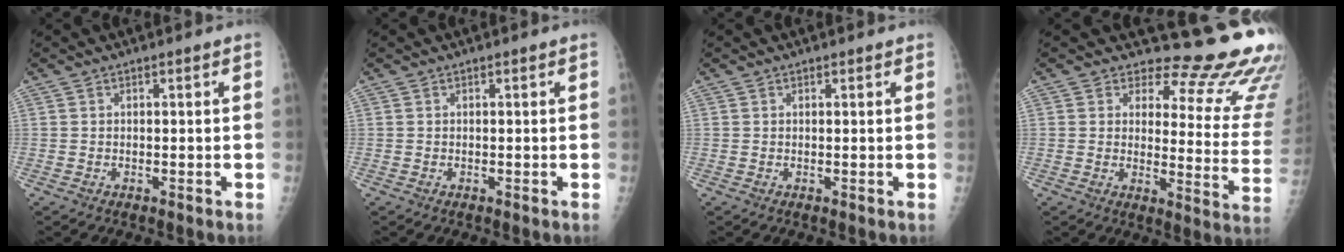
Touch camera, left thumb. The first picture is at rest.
{"total": 0.0}
{"total": 0.5, "force": [0.4, 0.3, 0.1], "torque": [-0.004, -0.003, 0.004]}
{"total": 18.0, "force": [15.9, 5.8, 6.2], "torque": [-0.022, -0.153, 0.163]}